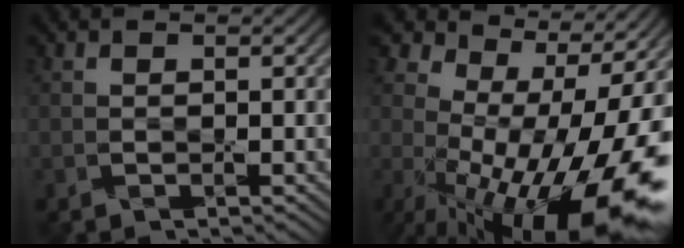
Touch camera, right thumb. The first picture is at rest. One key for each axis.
{"total": 19.6, "fx": -1.9, "fy": 10.3, "fz": 16.5, "tx": -0.227, "ty": 0.018, "tz": -0.026}